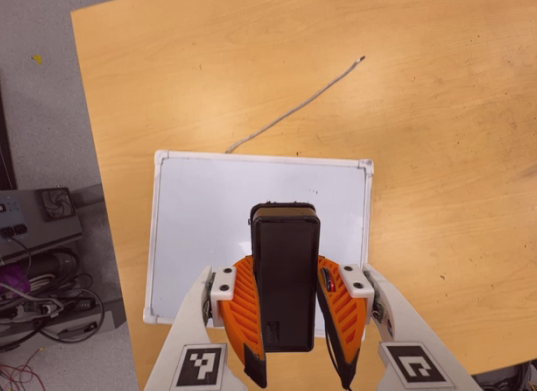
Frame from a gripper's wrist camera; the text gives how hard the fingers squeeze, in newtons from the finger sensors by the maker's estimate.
{"total": 6.6, "left": 5.7, "right": 7.4}